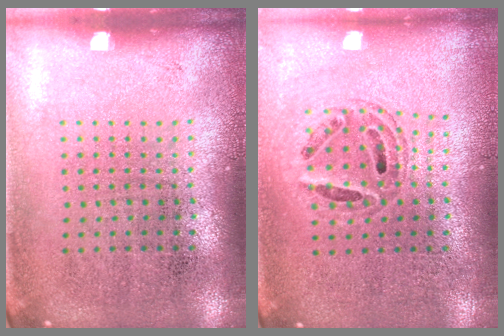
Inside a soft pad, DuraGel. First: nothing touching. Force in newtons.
{"total": 0.6, "press": 0.6, "slide": 0.2}